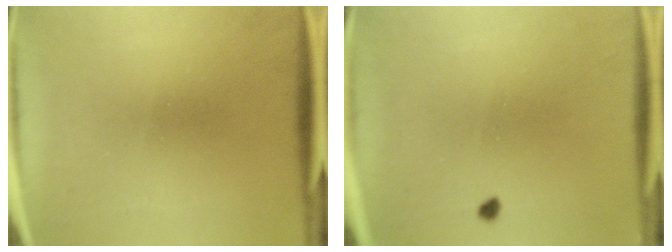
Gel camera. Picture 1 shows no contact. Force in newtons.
{"total": 0.7}